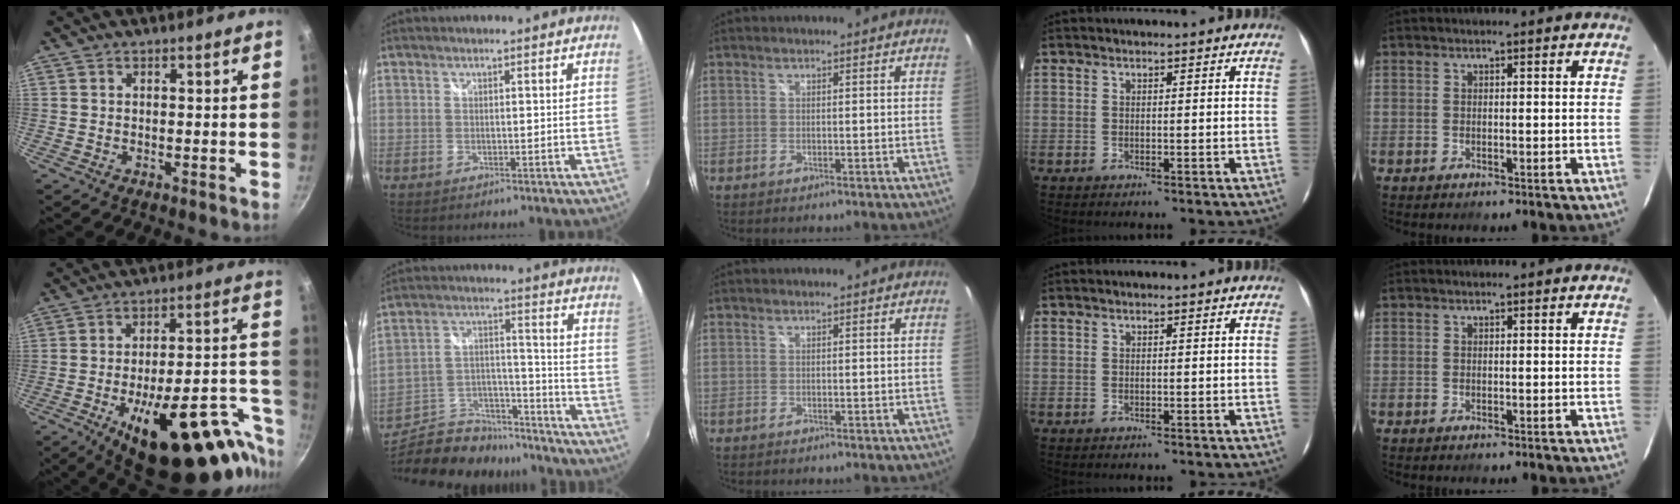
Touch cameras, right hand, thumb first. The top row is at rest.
{"thumb": {"total": 30.5, "force": [-15.9, 11.7, 23.2], "torque": [-0.254, 0.073, -0.222]}, "index": {"total": 22.7, "force": [-18.1, 10.4, 8.9], "torque": [-0.196, 0.035, -0.267]}}